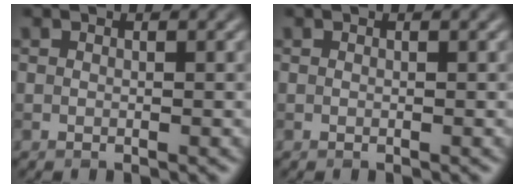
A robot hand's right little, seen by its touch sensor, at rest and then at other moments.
{"total": 0.0}